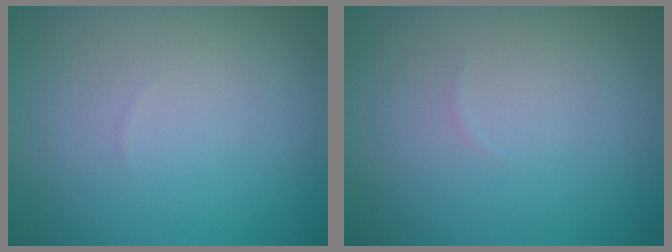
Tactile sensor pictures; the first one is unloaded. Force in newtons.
{"total": 0.0}